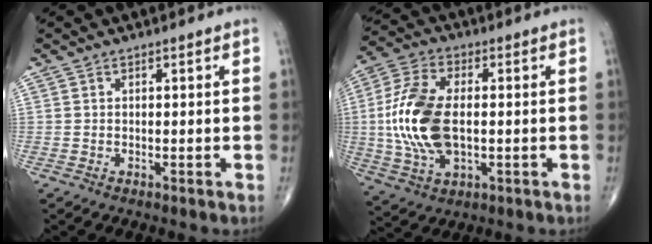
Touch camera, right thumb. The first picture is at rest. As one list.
[{"total": 15.5, "force": [-0.3, 8.4, 13.0], "torque": [-0.274, 0.006, -0.005]}]